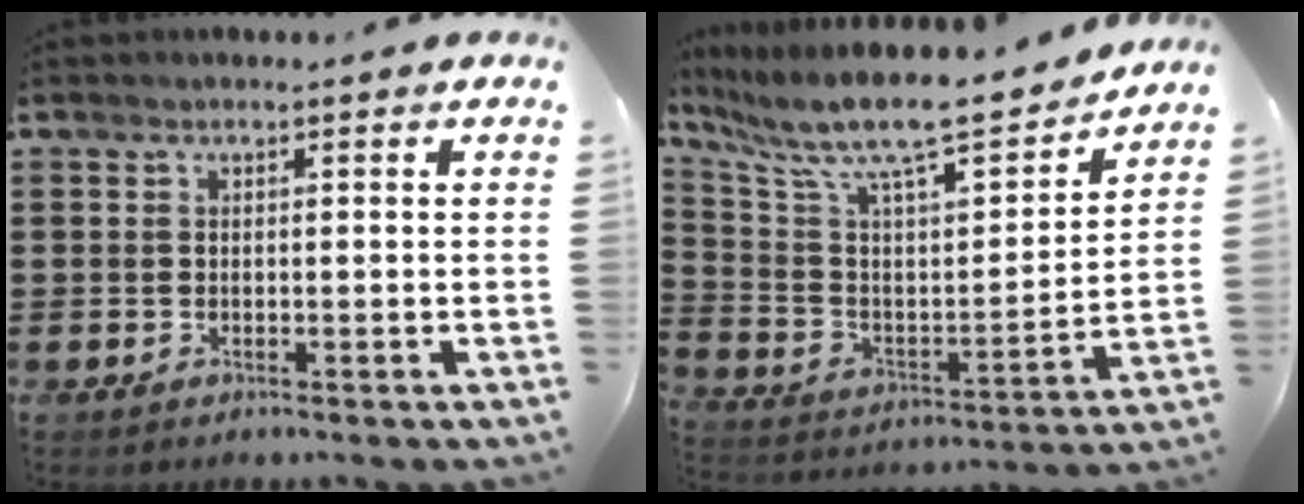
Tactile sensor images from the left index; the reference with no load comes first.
{"total": 10.6, "force": [9.0, 1.4, 5.4], "torque": [-0.138, -0.072, 0.146]}